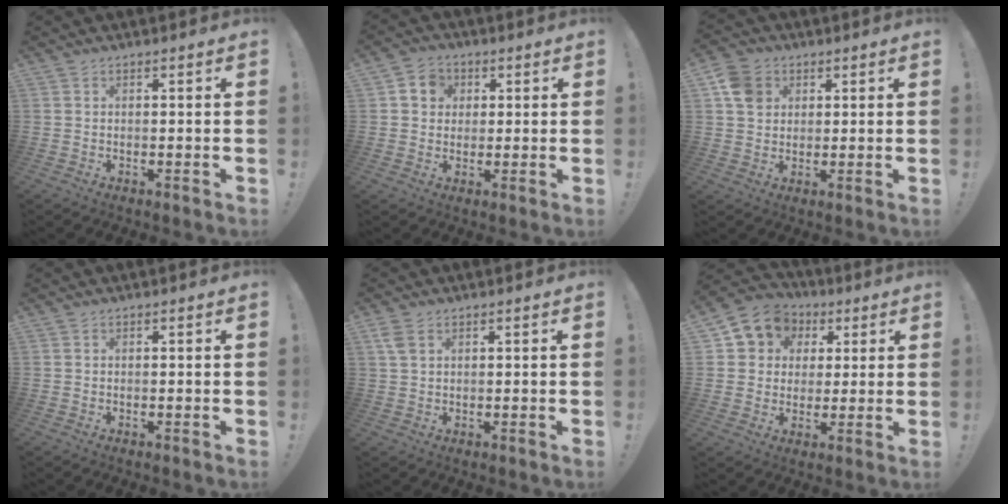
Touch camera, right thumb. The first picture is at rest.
{"total": 6.4, "force": [1.6, 5.8, 2.2], "torque": [-0.036, 0.004, 0.033]}
{"total": 7.3, "force": [2.7, 6.1, 3.0], "torque": [-0.046, 0.001, 0.057]}
{"total": 0.0}
{"total": 3.7, "force": [1.8, 2.0, 2.5], "torque": [-0.051, 0.002, 0.035]}
{"total": 9.9, "force": [3.7, 8.8, 2.6], "torque": [-0.043, -0.017, 0.077]}